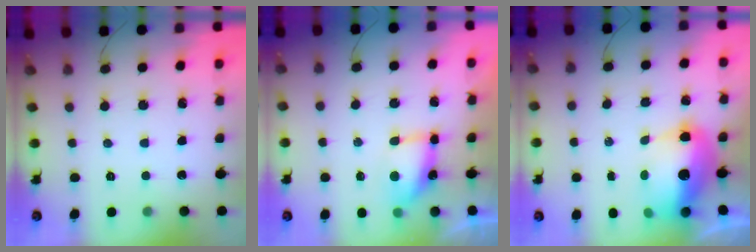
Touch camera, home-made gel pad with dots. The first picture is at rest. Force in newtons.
{"total": 7.1, "press": 7.1, "slide": 0.5}
{"total": 11.6, "press": 11.4, "slide": 2.2}